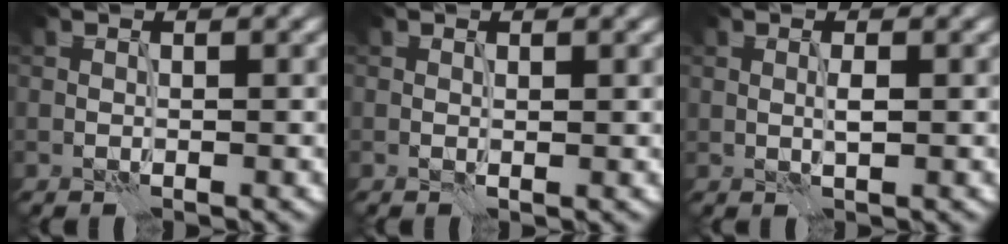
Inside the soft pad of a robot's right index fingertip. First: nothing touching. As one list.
[{"total": 0.0}, {"total": 0.8, "force": [0.0, 0.1, 0.8], "torque": [-0.015, -0.001, 0.002]}]